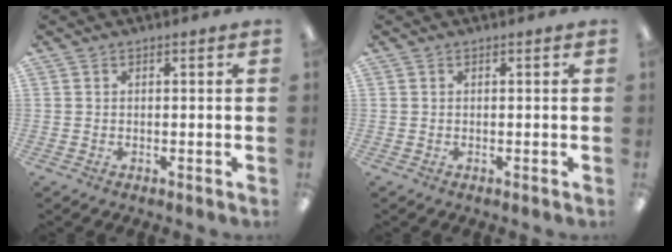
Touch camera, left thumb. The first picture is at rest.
{"total": 0.0}